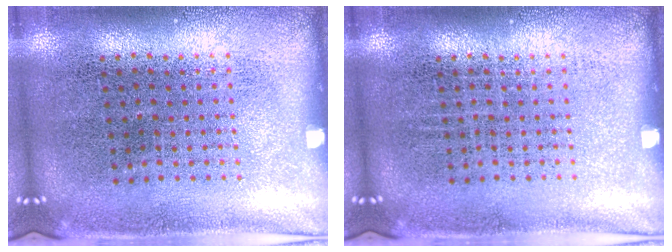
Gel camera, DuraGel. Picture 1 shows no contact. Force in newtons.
{"total": 0.0}